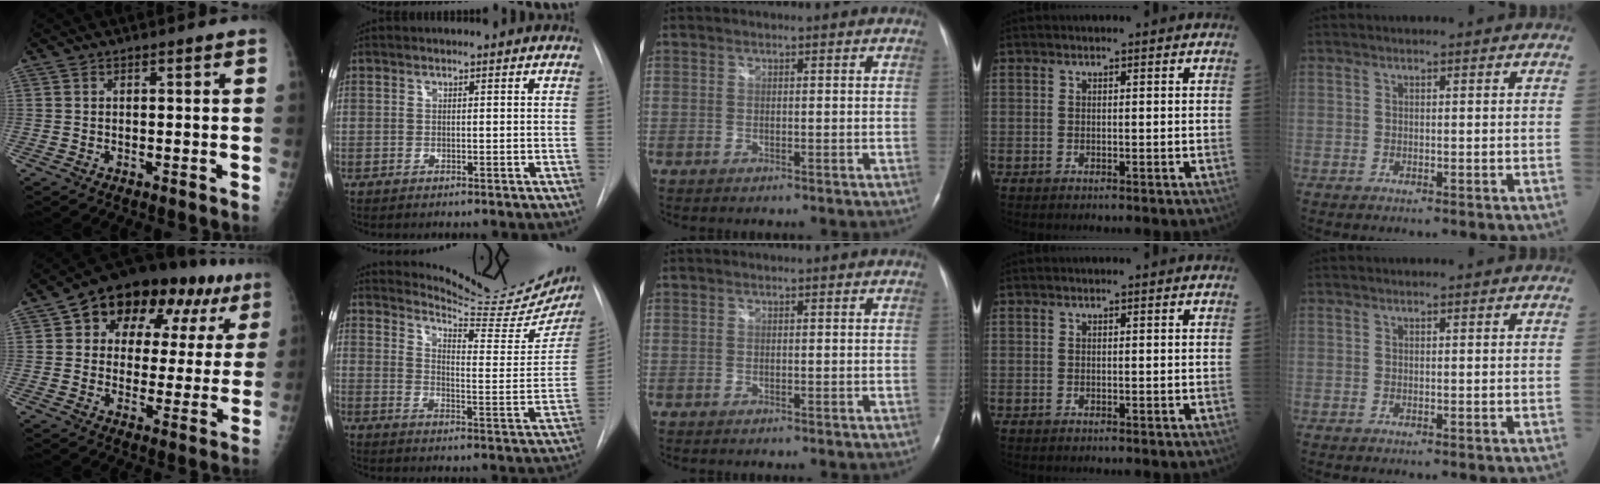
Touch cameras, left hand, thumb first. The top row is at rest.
{"thumb": {"total": 21.4, "force": [9.9, 12.6, 14.1], "torque": [-0.150, 0.015, 0.139]}, "index": {"total": 19.2, "force": [18.1, 2.1, 6.0], "torque": [-0.084, -0.091, 0.221]}}